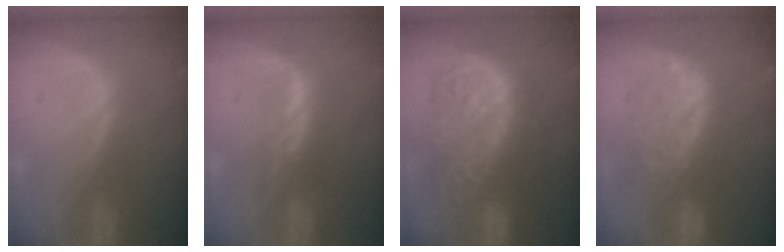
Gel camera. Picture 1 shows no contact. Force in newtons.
{"total": 2.4, "press": 2.4, "slide": 0.2}
{"total": 12.5, "press": 12.4, "slide": 1.1}
{"total": 8.6, "press": 8.5, "slide": 0.8}